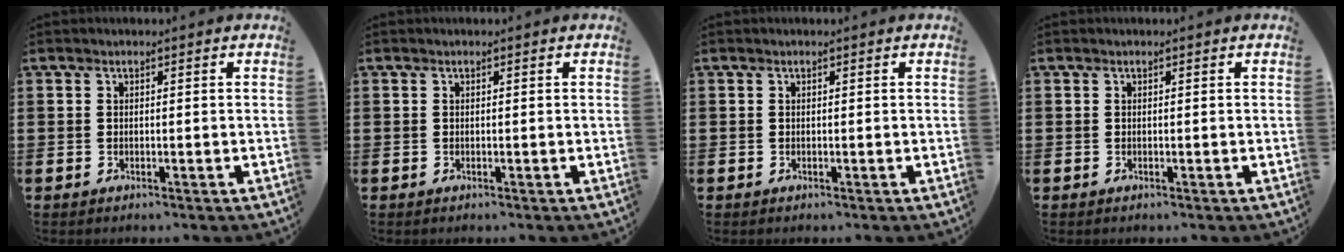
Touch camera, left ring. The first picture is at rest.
{"total": 0.0}
{"total": 0.0}
{"total": 0.0}